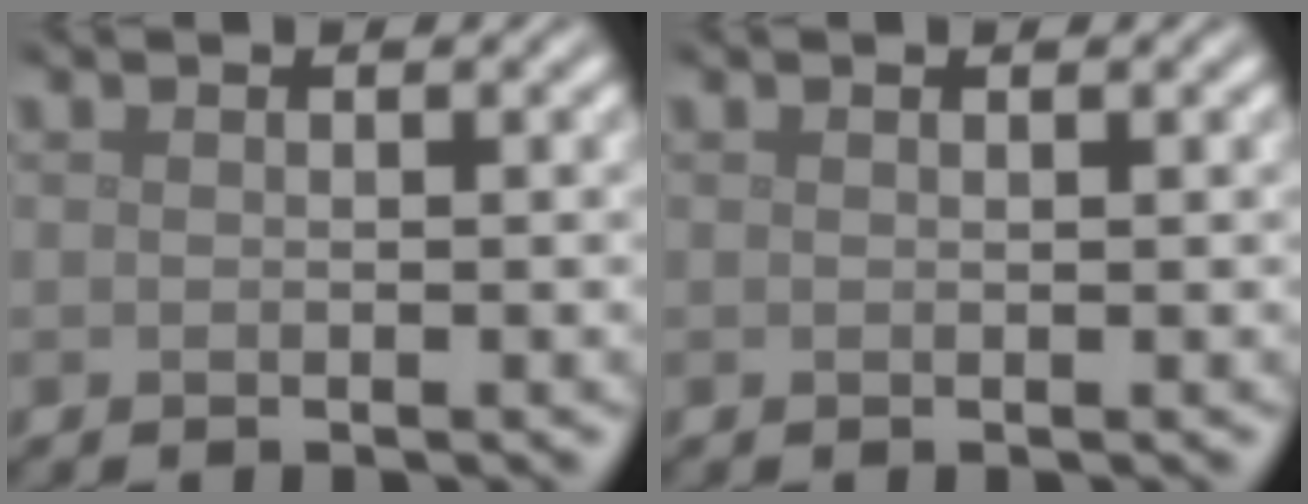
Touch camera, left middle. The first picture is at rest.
{"total": 0.0}